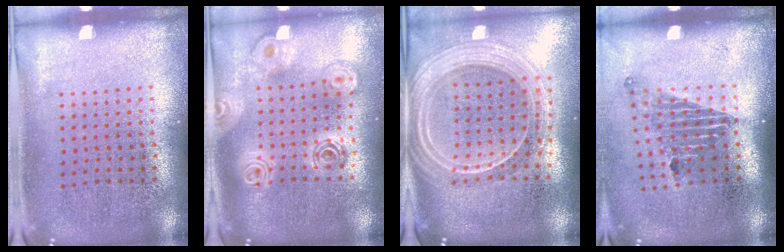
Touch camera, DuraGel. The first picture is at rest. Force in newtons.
{"total": 2.1, "press": 1.7, "slide": 1.2}
{"total": 2.5, "press": 2.1, "slide": 1.3}
{"total": 1.6, "press": 1.2, "slide": 1.1}